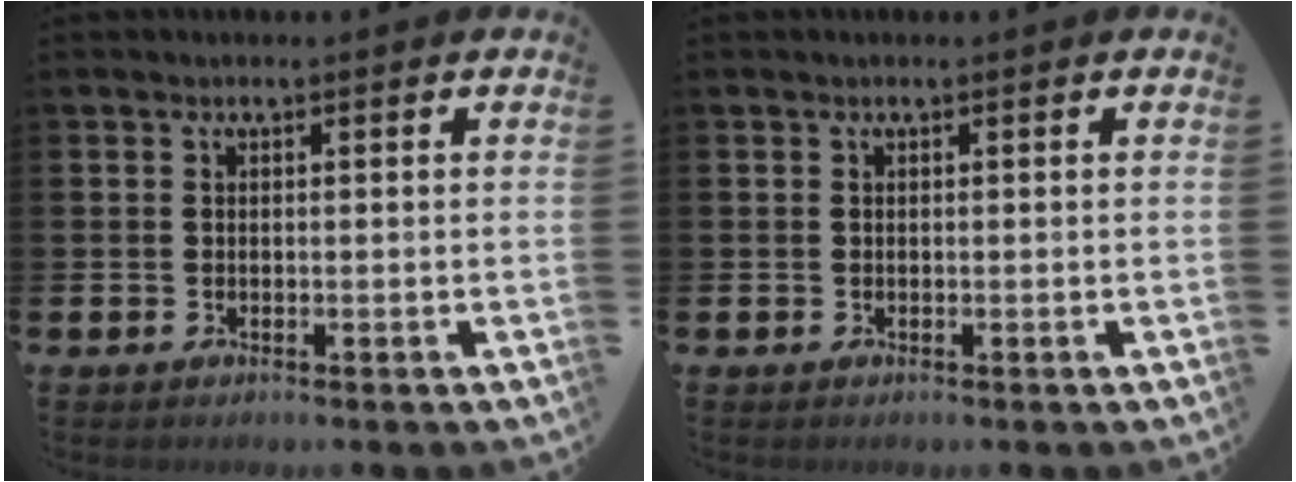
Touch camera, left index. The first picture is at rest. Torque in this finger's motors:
{"motor_torque": [-0.04, 0.05, -0.07, -0.01]}